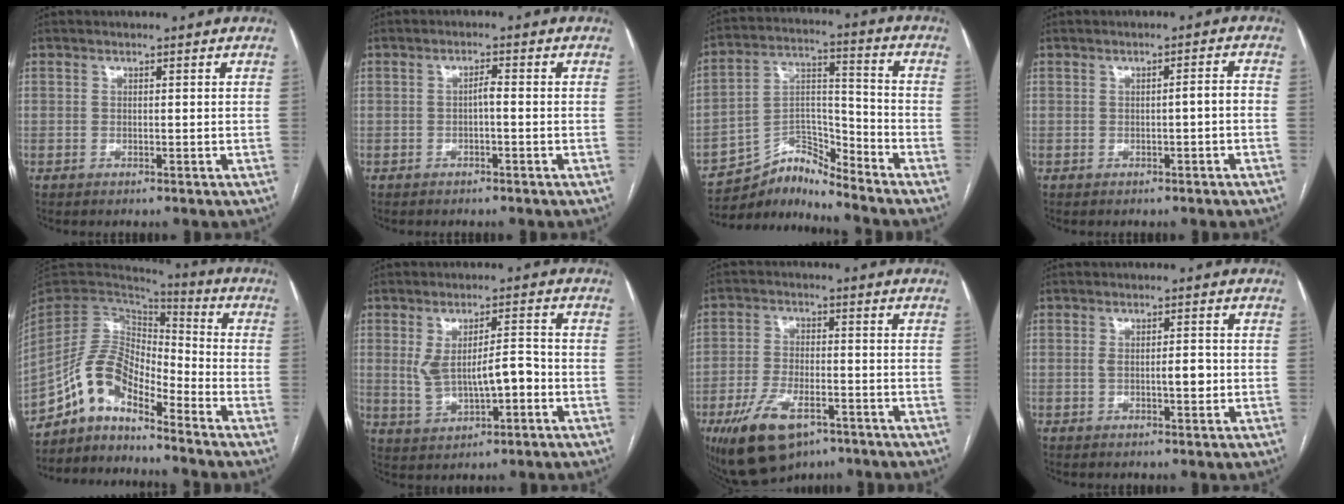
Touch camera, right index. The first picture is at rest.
{"total": 1.5, "force": [-0.4, 0.3, 1.4], "torque": [-0.021, 0.004, -0.008]}
{"total": 8.1, "force": [-8.1, 0.3, -0.3], "torque": [0.001, 0.050, -0.150]}
{"total": 1.8, "force": [-0.5, 0.2, 1.7], "torque": [-0.020, 0.004, -0.008]}
{"total": 10.9, "force": [-8.4, 3.6, 6.0], "torque": [-0.117, 0.035, -0.160]}
{"total": 8.1, "force": [-0.8, 3.1, 7.5], "torque": [-0.137, 0.017, 0.000]}
{"total": 11.1, "force": [-6.5, 5.0, 7.6], "torque": [-0.148, -0.007, -0.105]}
{"total": 3.4, "force": [-0.4, 1.0, 3.2], "torque": [-0.057, 0.002, -0.003]}